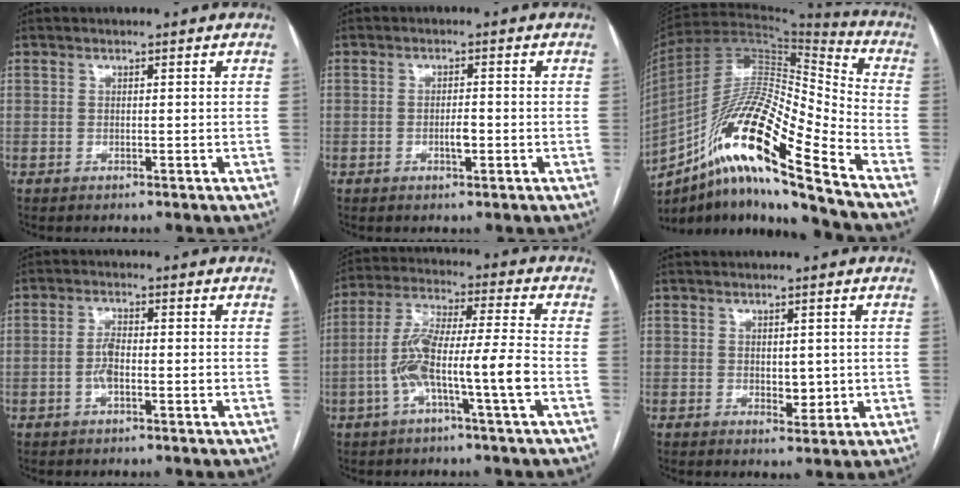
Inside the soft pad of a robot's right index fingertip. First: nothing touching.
{"total": 2.3, "force": [-0.7, 0.7, 2.1], "torque": [-0.036, 0.002, -0.010]}
{"total": 22.0, "force": [-12.4, 1.4, 18.1], "torque": [-0.339, -0.012, -0.221]}
{"total": 3.2, "force": [-0.9, 1.1, 2.8], "torque": [-0.063, 0.004, -0.017]}
{"total": 11.3, "force": [-3.6, 0.2, 10.7], "torque": [-0.215, 0.018, -0.070]}
{"total": 3.0, "force": [0.0, 1.8, 2.4], "torque": [-0.028, -0.003, 0.007]}